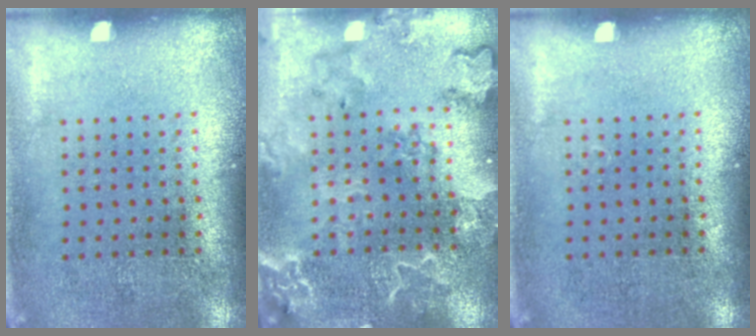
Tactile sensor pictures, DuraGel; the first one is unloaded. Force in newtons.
{"total": 2.7, "press": 2.5, "slide": 1.0}
{"total": 0.0}